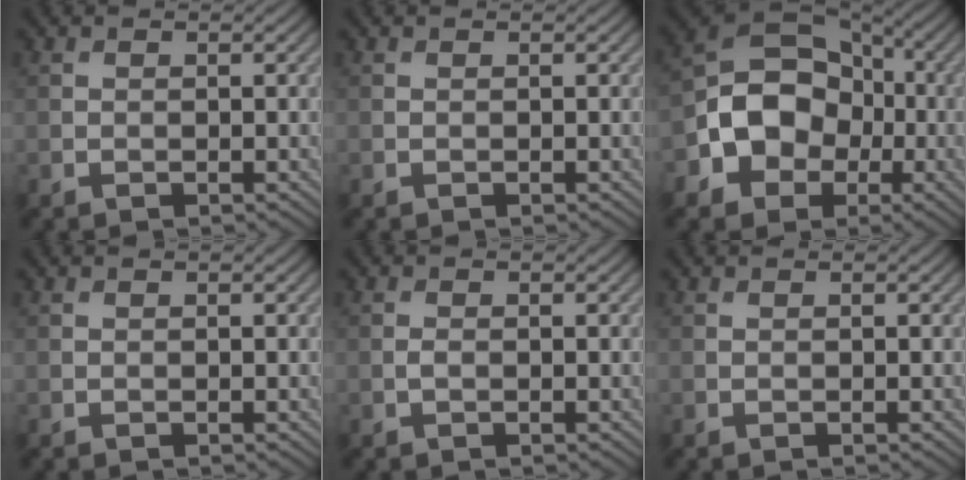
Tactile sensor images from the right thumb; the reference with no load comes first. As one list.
[{"total": 0.0}, {"total": 10.5, "force": [-2.5, 8.3, 5.9], "torque": [-0.103, -0.002, -0.063]}, {"total": 0.0}, {"total": 0.6, "force": [-0.1, 0.3, 0.5], "torque": [-0.013, 0.001, -0.003]}, {"total": 0.0}]